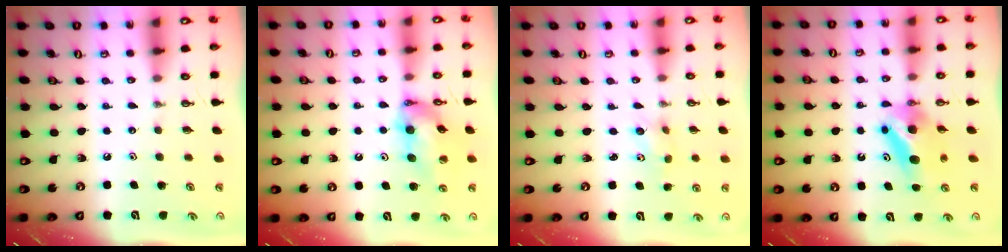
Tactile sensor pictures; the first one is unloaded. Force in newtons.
{"total": 12.2, "press": 12.1, "slide": 1.2}
{"total": 4.6, "press": 4.2, "slide": 2.0}
{"total": 6.3, "press": 6.2, "slide": 0.8}